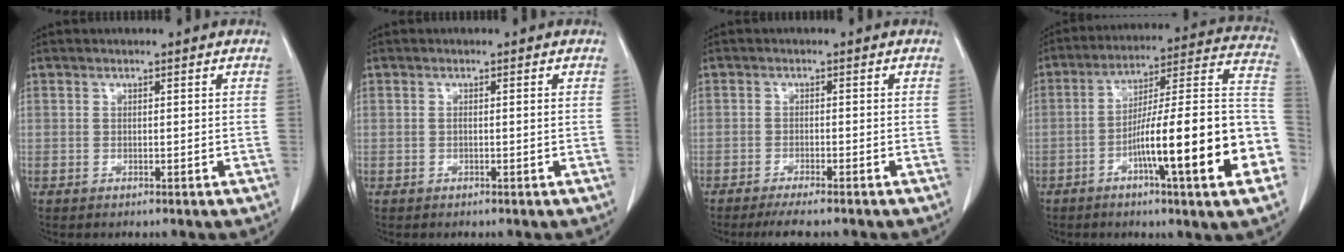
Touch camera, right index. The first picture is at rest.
{"total": 0.7, "force": [-0.1, -0.1, 0.7], "torque": [-0.015, -0.002, 0.001]}
{"total": 4.3, "force": [-3.6, 0.1, 2.3], "torque": [-0.034, -0.007, -0.057]}
{"total": 22.9, "force": [-7.0, 1.3, 21.7], "torque": [-0.245, 0.016, -0.105]}